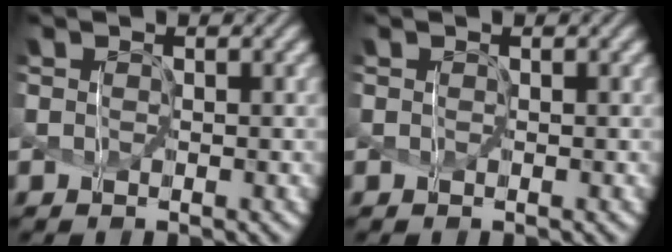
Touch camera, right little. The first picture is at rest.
{"total": 0.0}